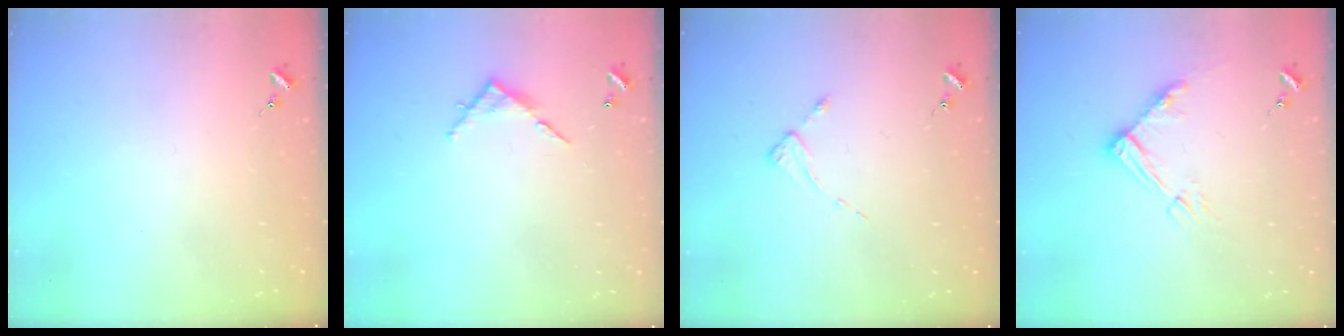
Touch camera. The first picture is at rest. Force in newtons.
{"total": 5.7, "press": 5.7, "slide": 0.4}
{"total": 2.1, "press": 2.0, "slide": 0.4}
{"total": 9.8, "press": 9.8, "slide": 1.0}